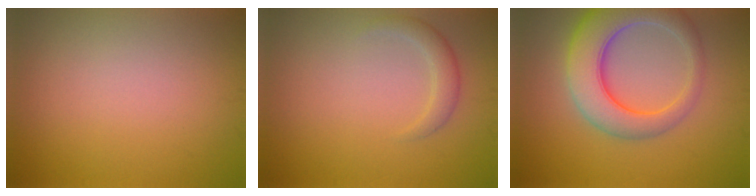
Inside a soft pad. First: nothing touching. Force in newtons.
{"total": 1.8, "press": 1.8, "slide": 0.1}
{"total": 8.2, "press": 8.2, "slide": 0.5}